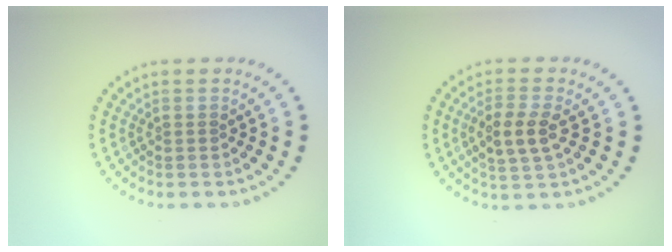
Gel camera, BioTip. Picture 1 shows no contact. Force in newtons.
{"total": 3.0, "press": 2.9, "slide": 0.8}